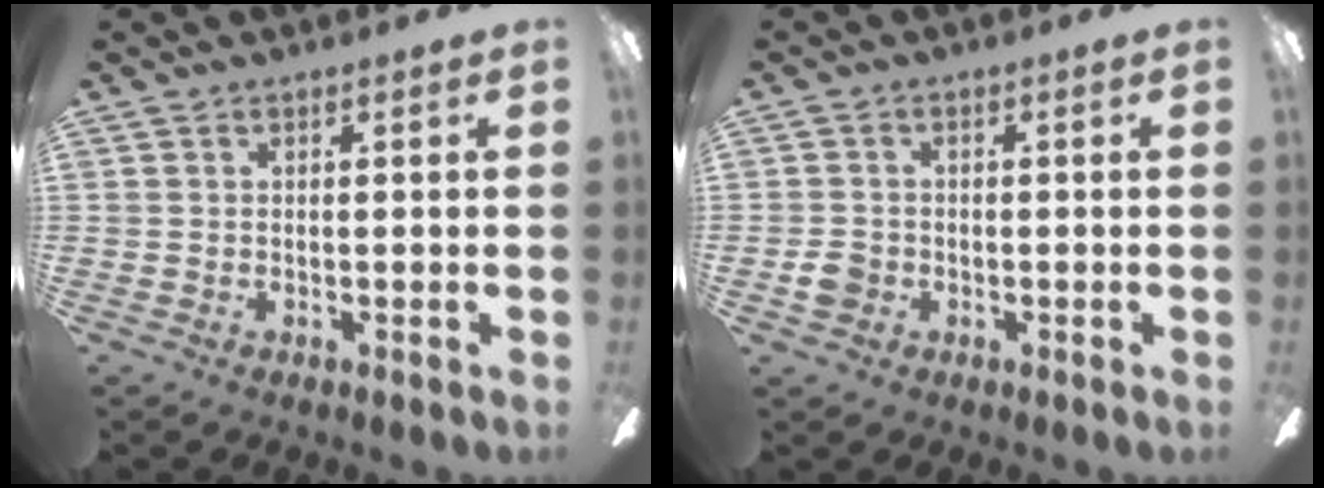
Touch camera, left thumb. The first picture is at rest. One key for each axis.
{"total": 3.6, "fx": -1.1, "fy": 3.1, "fz": 1.5, "tx": -0.029, "ty": 0.006, "tz": -0.021}